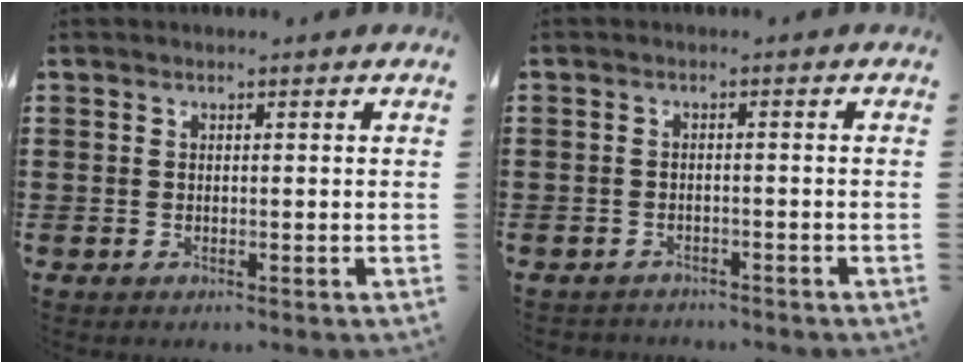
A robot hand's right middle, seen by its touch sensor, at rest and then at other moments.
{"total": 1.6, "force": [-1.6, 0.2, -0.1], "torque": [-0.005, -0.002, -0.035]}